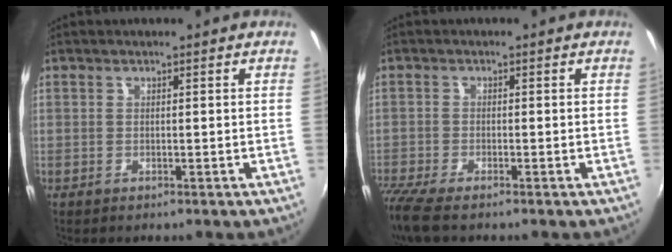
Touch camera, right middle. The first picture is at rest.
{"total": 6.4, "force": [-5.2, 1.3, 3.6], "torque": [-0.096, -0.032, -0.101]}